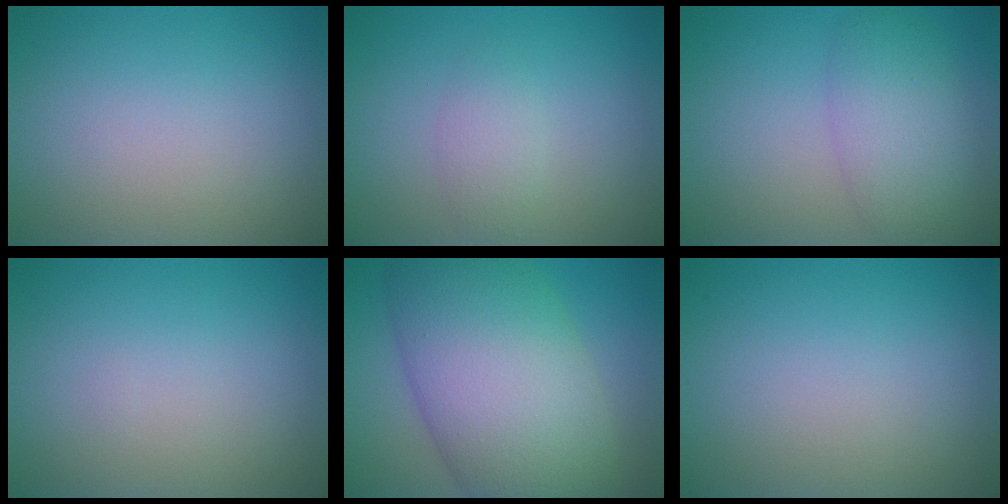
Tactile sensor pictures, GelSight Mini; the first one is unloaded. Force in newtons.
{"total": 1.7, "press": 1.7, "slide": 0.0}
{"total": 4.8, "press": 4.8, "slide": 0.2}
{"total": 0.0}
{"total": 13.6, "press": 13.6, "slide": 0.3}
{"total": 0.0}